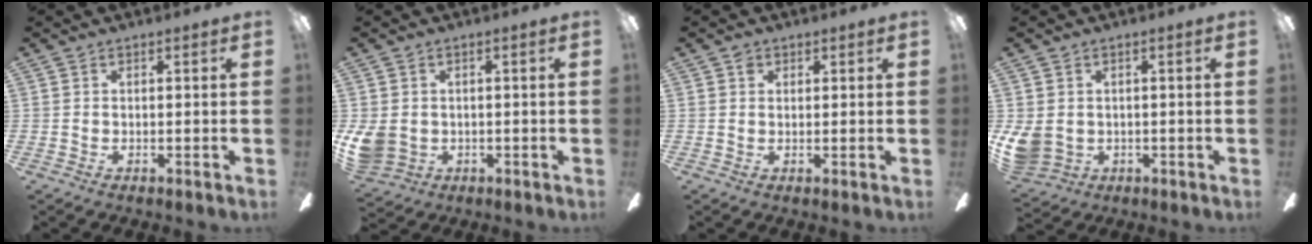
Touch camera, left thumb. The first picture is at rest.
{"total": 6.7, "force": [0.2, 5.8, 3.3], "torque": [-0.094, 0.003, 0.006]}
{"total": 1.6, "force": [1.0, 1.1, 0.5], "torque": [-0.012, 0.003, 0.019]}
{"total": 6.2, "force": [0.7, 5.4, 3.0], "torque": [-0.075, -0.004, 0.013]}